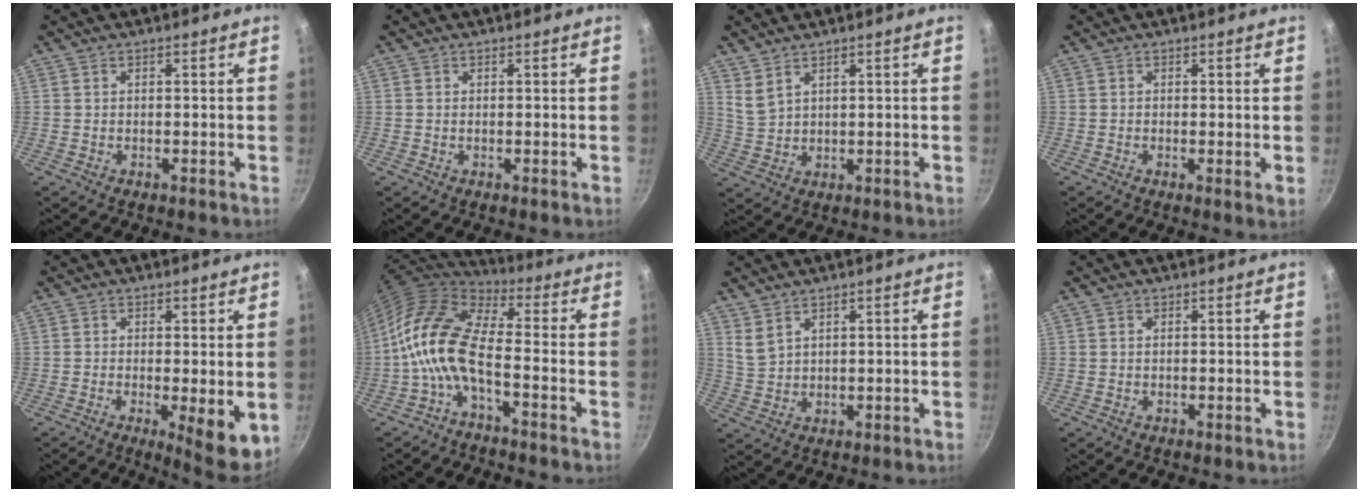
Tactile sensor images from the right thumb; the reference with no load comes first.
{"total": 0.0}
{"total": 3.2, "force": [2.5, 1.4, 1.5], "torque": [-0.026, -0.014, 0.061]}
{"total": 1.3, "force": [0.1, 0.4, 1.2], "torque": [-0.019, -0.009, -0.004]}
{"total": 8.0, "force": [-1.2, 2.2, 7.6], "torque": [-0.098, -0.016, -0.011]}
{"total": 12.4, "force": [-3.3, 5.2, 10.7], "torque": [-0.215, 0.039, -0.079]}
{"total": 3.2, "force": [2.4, 1.6, 1.4], "torque": [-0.023, -0.012, 0.057]}
{"total": 0.0}